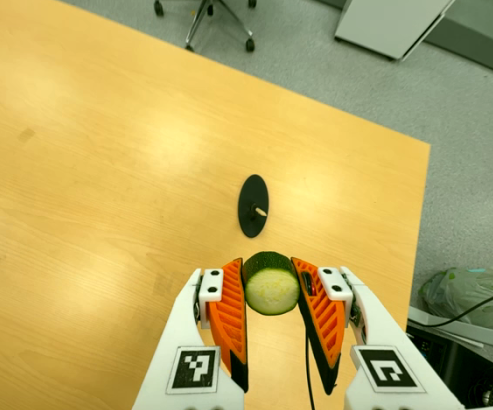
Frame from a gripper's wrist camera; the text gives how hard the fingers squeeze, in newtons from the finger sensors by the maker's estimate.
{"total": 13.2, "left": 14.2, "right": 12.2}